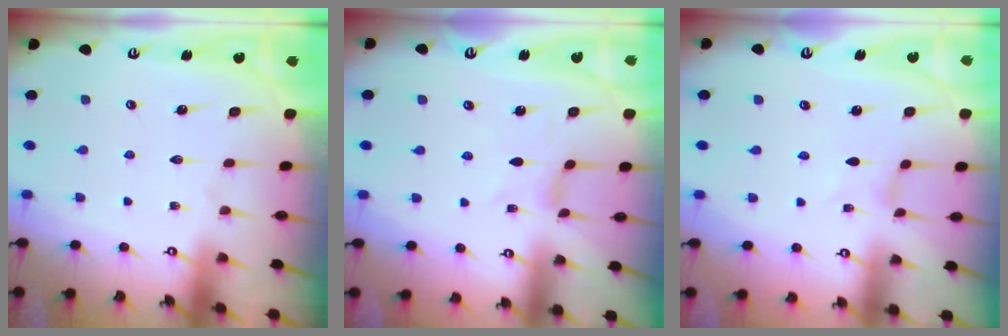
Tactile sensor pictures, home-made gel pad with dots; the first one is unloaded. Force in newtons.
{"total": 1.6, "press": 1.6, "slide": 0.3}
{"total": 0.0}